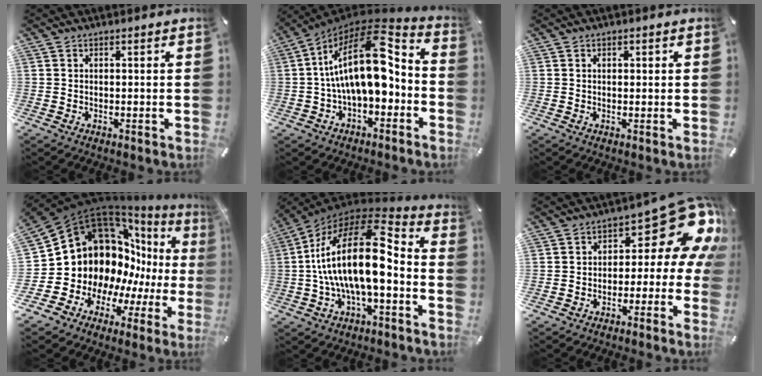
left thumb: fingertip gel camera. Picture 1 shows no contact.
{"total": 20.6, "force": [2.7, 10.4, 17.6], "torque": [-0.322, -0.017, 0.041]}
{"total": 0.9, "force": [0.2, 0.6, 0.6], "torque": [-0.012, 0.005, 0.002]}
{"total": 18.4, "force": [4.4, 15.4, 8.9], "torque": [-0.145, -0.093, 0.123]}
{"total": 22.2, "force": [-0.4, 9.9, 19.9], "torque": [-0.385, -0.007, -0.010]}
{"total": 14.4, "force": [6.1, 7.2, 10.9], "torque": [-0.124, -0.048, 0.094]}